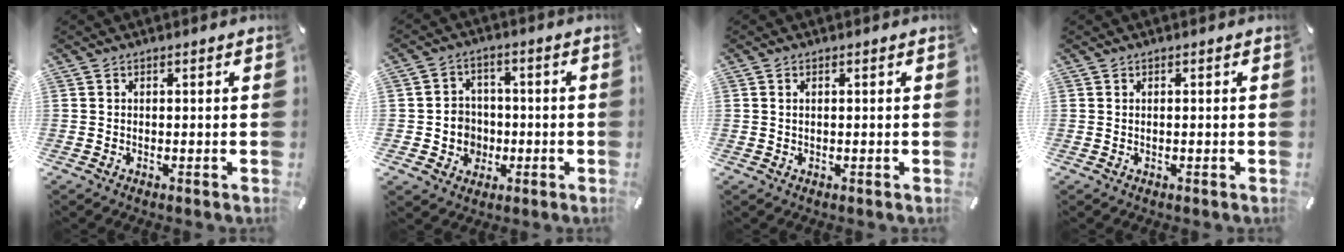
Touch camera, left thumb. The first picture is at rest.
{"total": 7.0, "force": [-1.0, 6.9, 1.0], "torque": [-0.017, 0.005, -0.011]}
{"total": 0.7, "force": [0.2, 0.3, 0.6], "torque": [-0.014, 0.001, 0.002]}
{"total": 0.0}